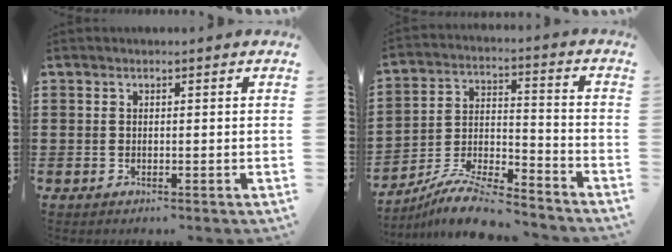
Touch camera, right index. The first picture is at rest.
{"total": 10.0, "force": [-9.1, 1.4, 4.0], "torque": [-0.072, 0.023, -0.177]}